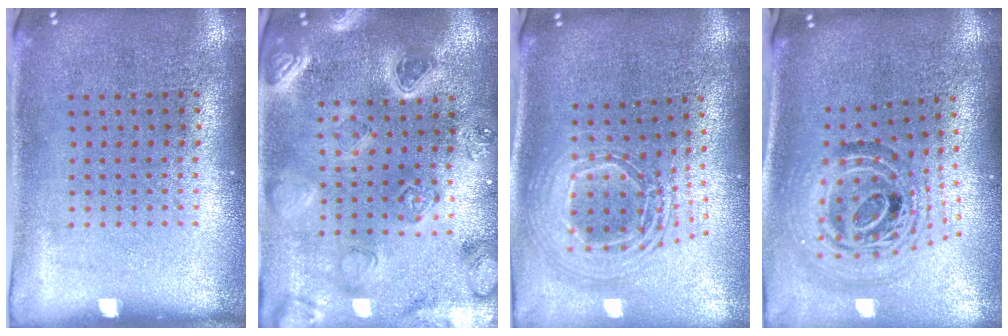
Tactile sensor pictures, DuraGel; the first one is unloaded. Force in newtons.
{"total": 2.4, "press": 2.4, "slide": 0.2}
{"total": 2.4, "press": 1.8, "slide": 1.6}
{"total": 1.8, "press": 1.5, "slide": 1.0}